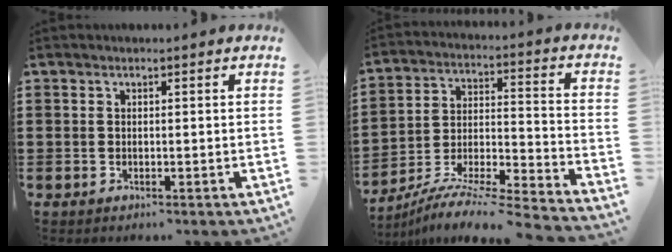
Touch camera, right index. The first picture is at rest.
{"total": 8.2, "force": [-7.6, 0.0, 3.0], "torque": [-0.047, 0.001, -0.155]}